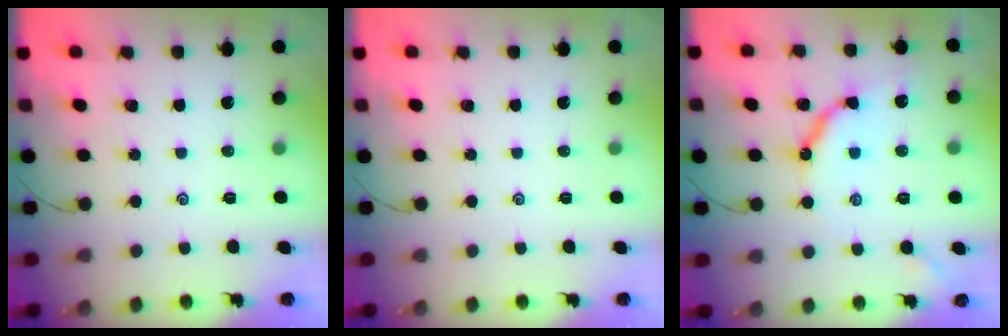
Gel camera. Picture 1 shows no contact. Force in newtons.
{"total": 0.0}
{"total": 8.9, "press": 8.9, "slide": 0.7}